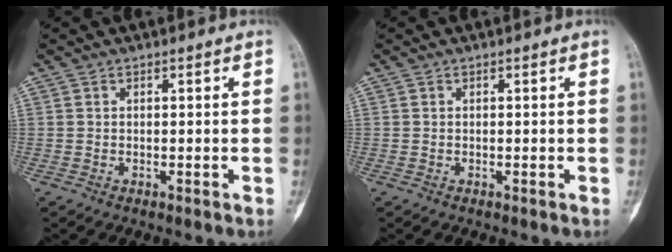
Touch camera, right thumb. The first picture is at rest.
{"total": 0.0}